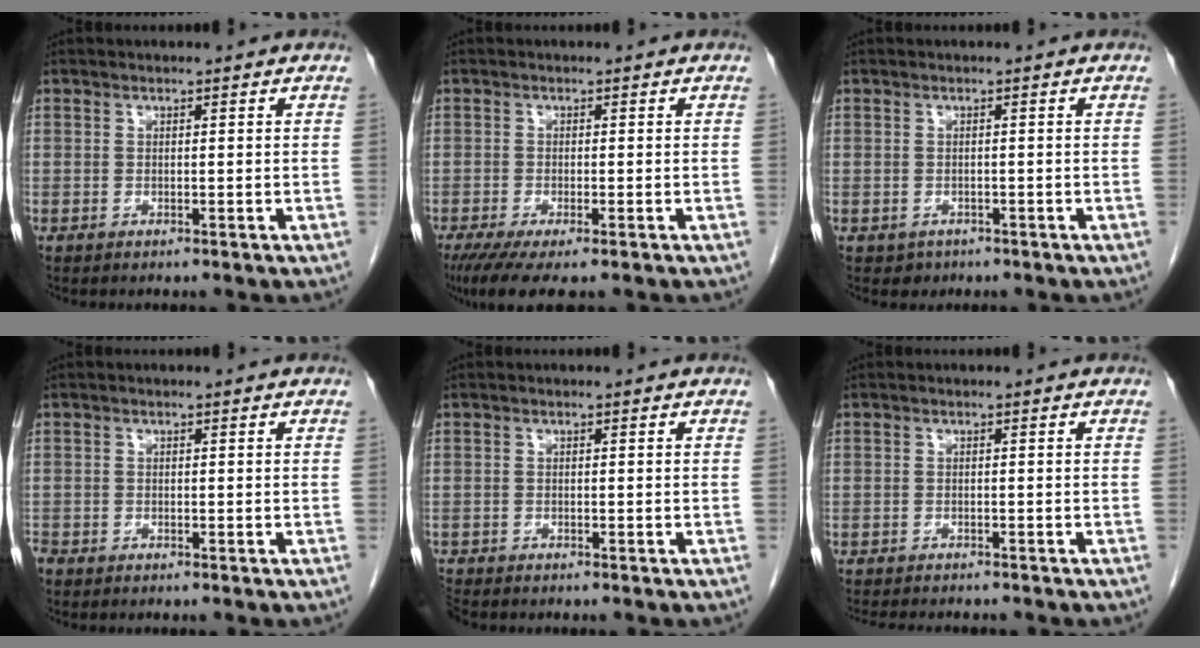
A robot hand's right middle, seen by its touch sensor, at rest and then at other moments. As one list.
[{"total": 6.3, "force": [-4.5, 1.1, 4.3], "torque": [-0.066, -0.016, -0.074]}, {"total": 1.4, "force": [-0.8, 1.2, 0.1], "torque": [-0.003, 0.004, -0.008]}, {"total": 1.5, "force": [-1.2, 0.9, 0.4], "torque": [-0.017, -0.002, -0.022]}, {"total": 1.7, "force": [-1.7, 0.3, 0.1], "torque": [-0.007, -0.008, -0.032]}, {"total": 7.0, "force": [-6.3, 1.5, 2.6], "torque": [-0.035, -0.006, -0.091]}]